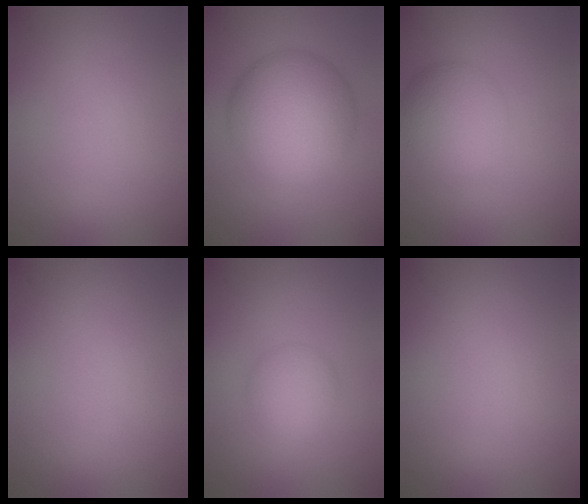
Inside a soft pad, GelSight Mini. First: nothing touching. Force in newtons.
{"total": 10.0, "press": 10.0, "slide": 0.1}
{"total": 5.3, "press": 5.3, "slide": 0.2}
{"total": 0.0}
{"total": 2.9, "press": 2.9, "slide": 0.1}
{"total": 0.0}